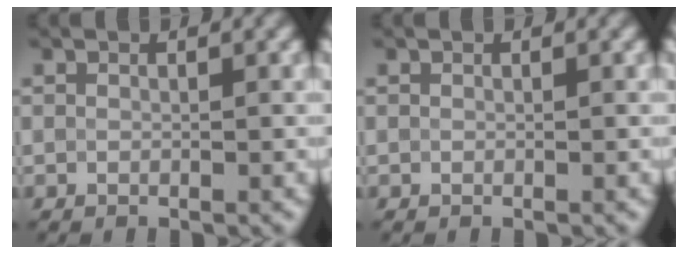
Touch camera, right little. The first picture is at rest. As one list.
[{"total": 0.0}]